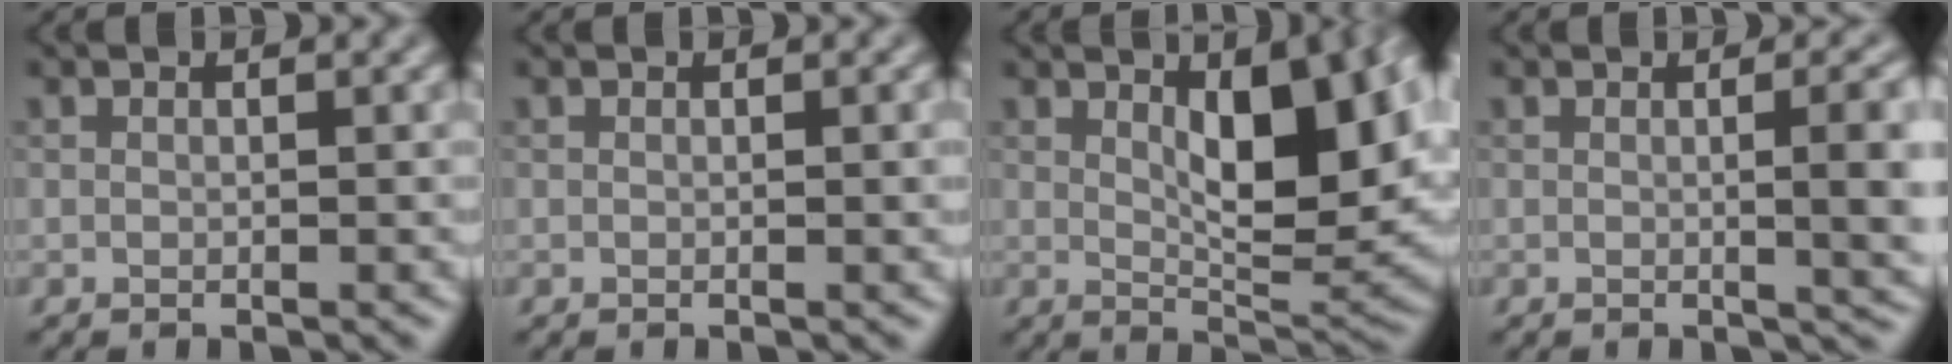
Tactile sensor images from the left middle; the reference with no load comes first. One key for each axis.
{"total": 0.9, "fx": 0.0, "fy": 0.2, "fz": 0.8, "tx": -0.009, "ty": 0.001, "tz": 0.000}
{"total": 9.7, "fx": 2.5, "fy": 3.3, "fz": 8.8, "tx": -0.126, "ty": 0.000, "tz": 0.043}
{"total": 6.5, "fx": 0.1, "fy": 2.3, "fz": 6.1, "tx": -0.055, "ty": 0.003, "tz": 0.004}